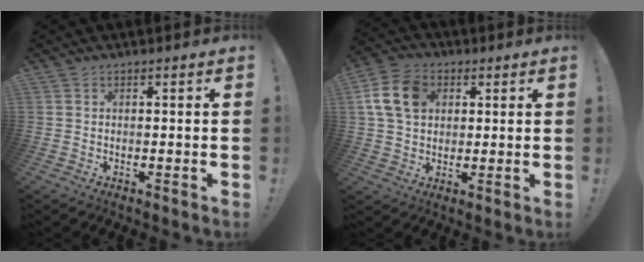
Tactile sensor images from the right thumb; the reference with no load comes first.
{"total": 12.5, "force": [3.7, 9.4, 7.4], "torque": [-0.141, 0.005, 0.077]}